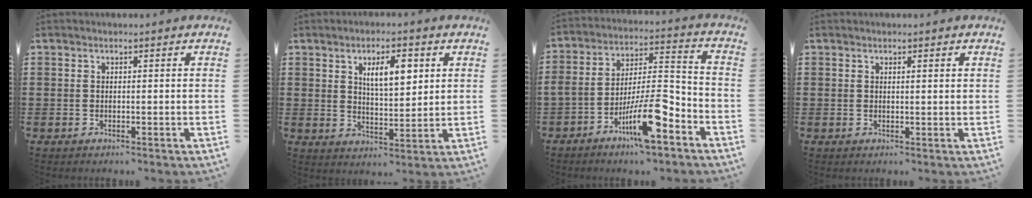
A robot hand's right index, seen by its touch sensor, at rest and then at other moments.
{"total": 6.3, "force": [2.5, 2.5, 5.2], "torque": [-0.094, 0.002, 0.037]}
{"total": 12.4, "force": [-7.3, 3.0, 9.5], "torque": [-0.181, 0.013, -0.138]}
{"total": 0.7, "force": [0.4, 0.1, 0.6], "torque": [-0.012, 0.002, 0.006]}